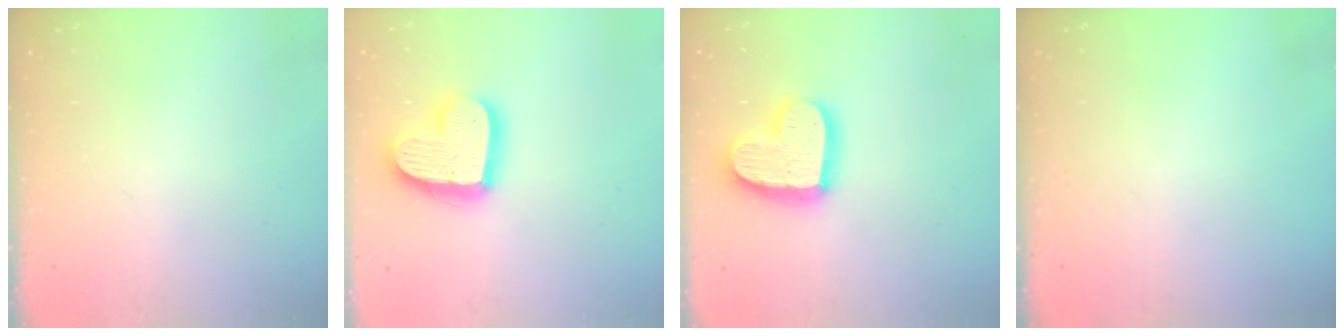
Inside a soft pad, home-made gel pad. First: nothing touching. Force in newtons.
{"total": 18.7, "press": 18.7, "slide": 1.5}
{"total": 18.9, "press": 18.8, "slide": 1.7}
{"total": 0.0}